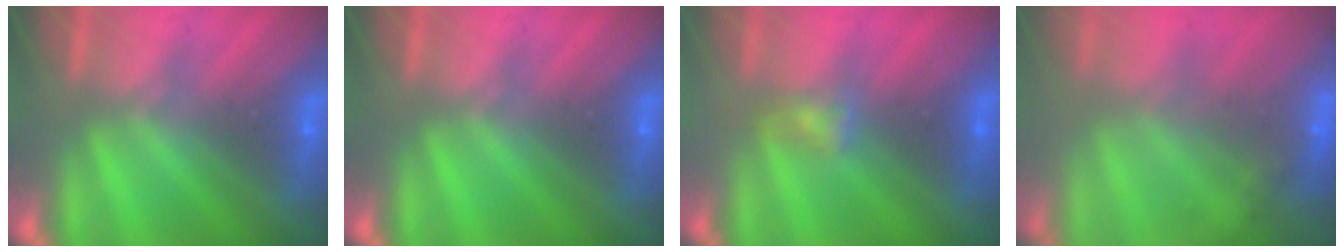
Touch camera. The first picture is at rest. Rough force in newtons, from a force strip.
{"total": 0.0}
{"total": 3.0}
{"total": 7.8}